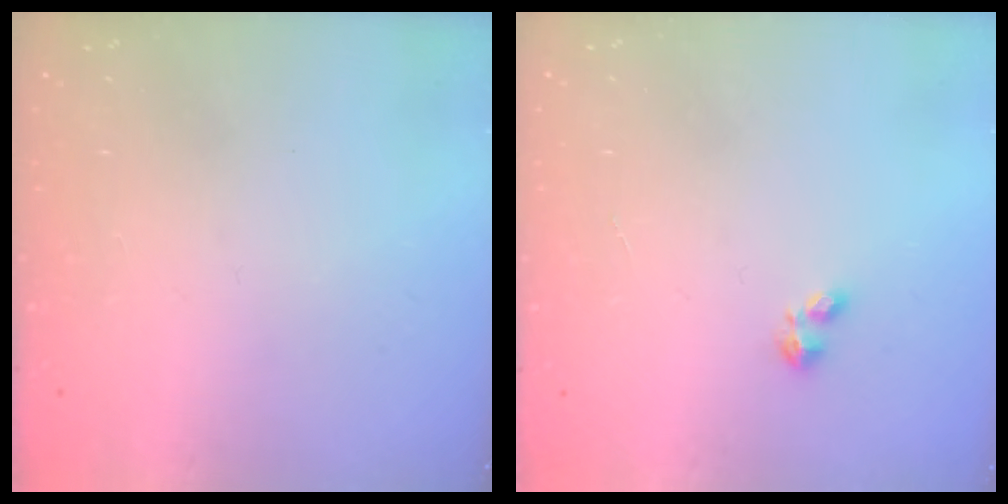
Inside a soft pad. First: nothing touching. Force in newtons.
{"total": 2.2, "press": 2.2, "slide": 0.4}